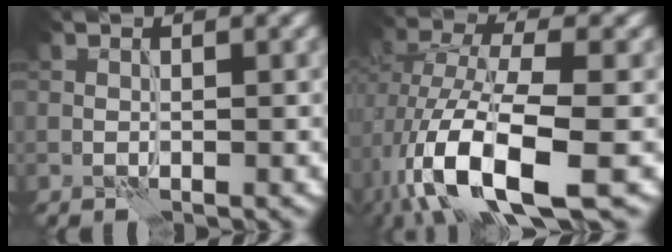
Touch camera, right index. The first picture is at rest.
{"total": 11.2, "force": [-4.1, 4.5, 9.4], "torque": [-0.185, -0.003, -0.075]}